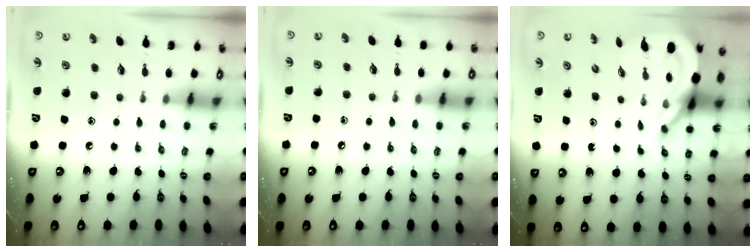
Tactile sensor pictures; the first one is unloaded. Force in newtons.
{"total": 4.3, "press": 4.3, "slide": 0.6}
{"total": 7.6, "press": 7.5, "slide": 1.1}